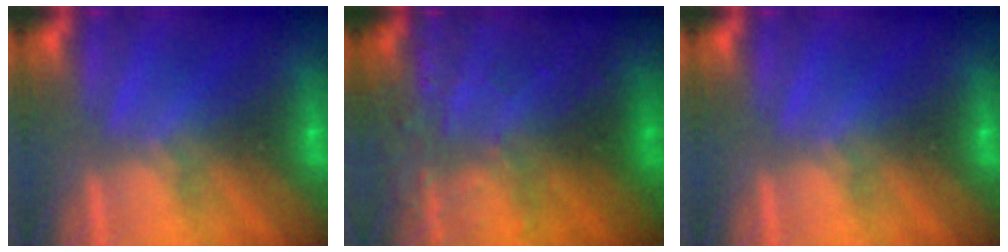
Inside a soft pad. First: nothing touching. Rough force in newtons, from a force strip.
{"total": 8.9}
{"total": 0.0}